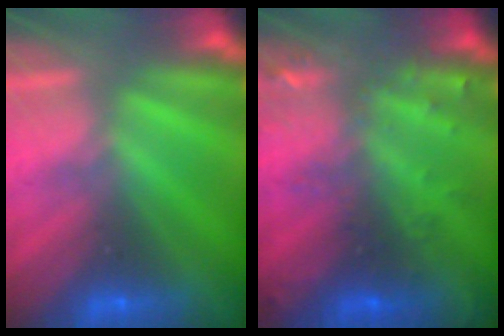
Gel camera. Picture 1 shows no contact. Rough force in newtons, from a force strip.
{"total": 2.9}